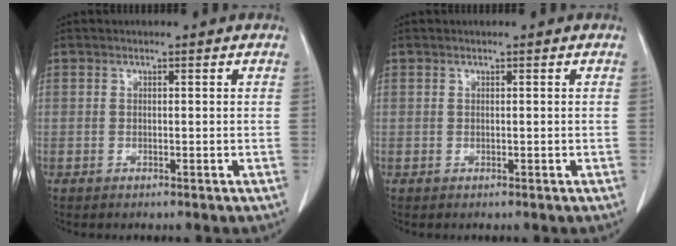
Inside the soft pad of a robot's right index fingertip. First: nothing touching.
{"total": 0.0}